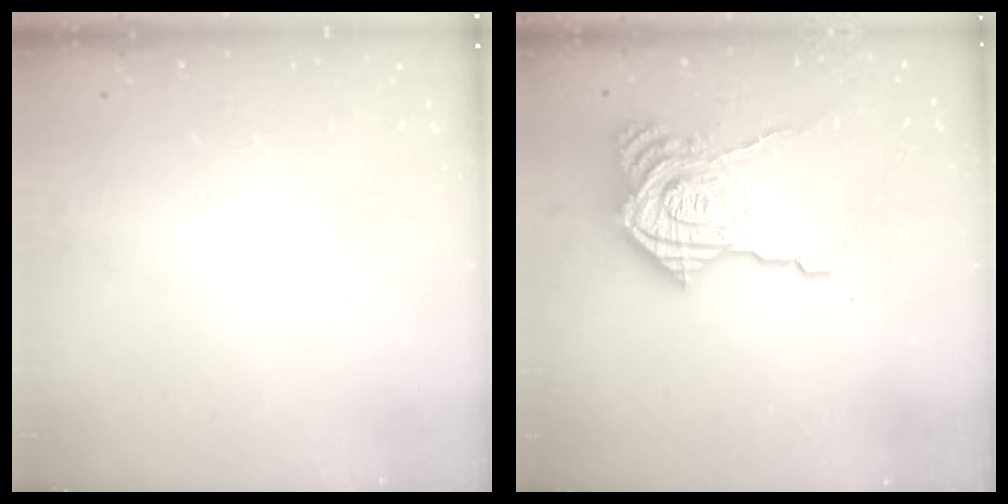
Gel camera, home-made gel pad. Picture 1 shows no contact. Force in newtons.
{"total": 20.6, "press": 20.5, "slide": 1.6}